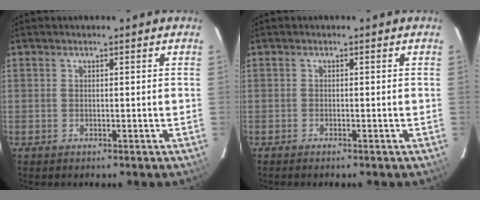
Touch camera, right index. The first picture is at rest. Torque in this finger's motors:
{"motor_torque": [-0.10, -0.05, 0.10, 0.01]}